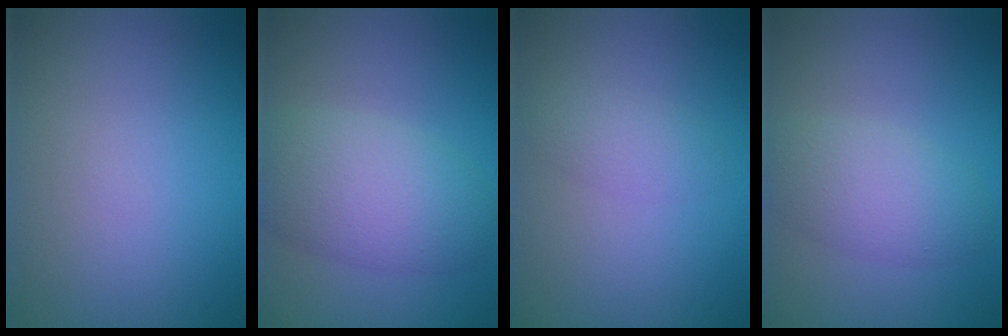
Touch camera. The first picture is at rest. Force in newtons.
{"total": 6.4, "press": 6.4, "slide": 0.1}
{"total": 1.9, "press": 1.9, "slide": 0.1}
{"total": 3.7, "press": 3.7, "slide": 0.2}